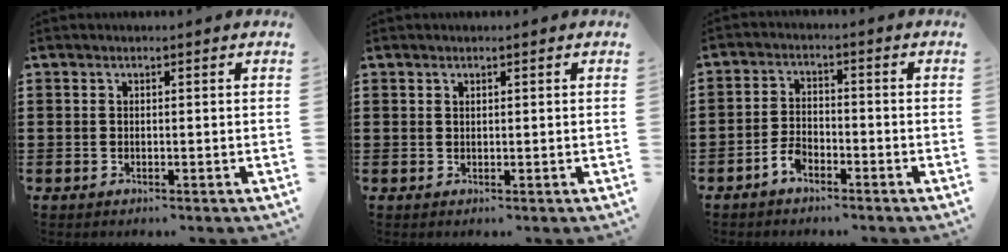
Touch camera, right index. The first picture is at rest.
{"total": 0.5, "force": [0.4, 0.4, 0.1], "torque": [-0.004, 0.001, 0.008]}
{"total": 3.6, "force": [-2.6, 1.7, 1.7], "torque": [-0.046, 0.003, -0.057]}